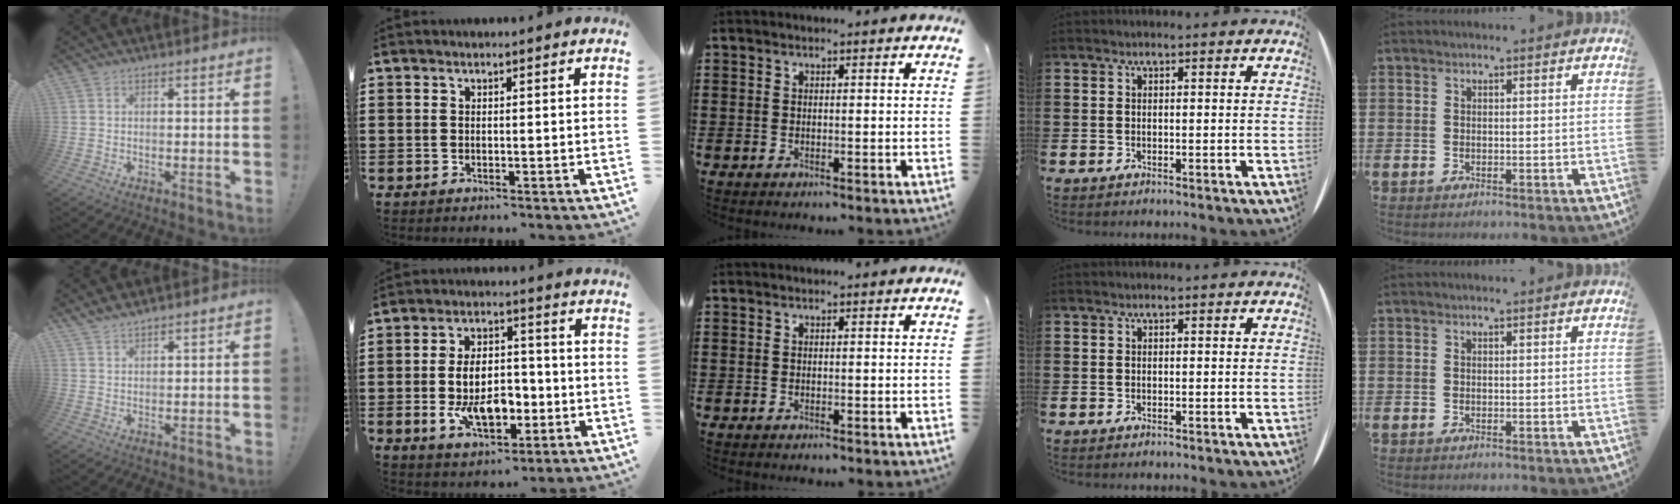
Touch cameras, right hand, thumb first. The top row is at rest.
{"thumb": {"total": 2.6, "force": [2.5, 0.1, 0.6], "torque": [-0.008, -0.016, 0.045]}, "index": {"total": 9.5, "force": [-2.3, 5.3, 7.6], "torque": [-0.122, 0.001, -0.044]}}